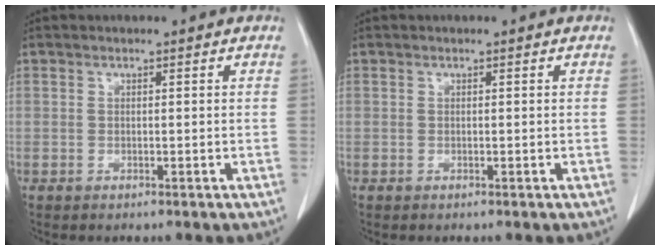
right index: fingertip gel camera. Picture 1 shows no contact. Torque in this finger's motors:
{"motor_torque": [-0.03, 0.03, 0.00, 0.00]}